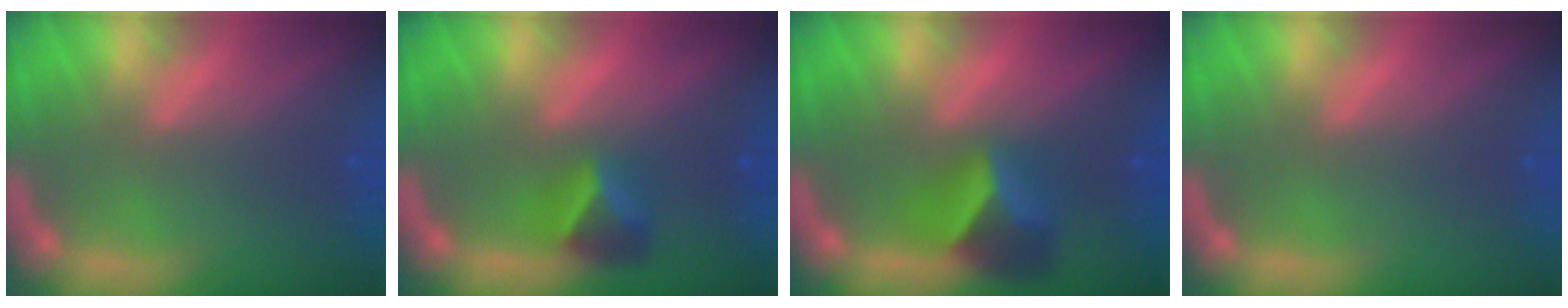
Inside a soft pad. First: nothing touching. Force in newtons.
{"total": 2.9}
{"total": 4.4}
{"total": 0.0}